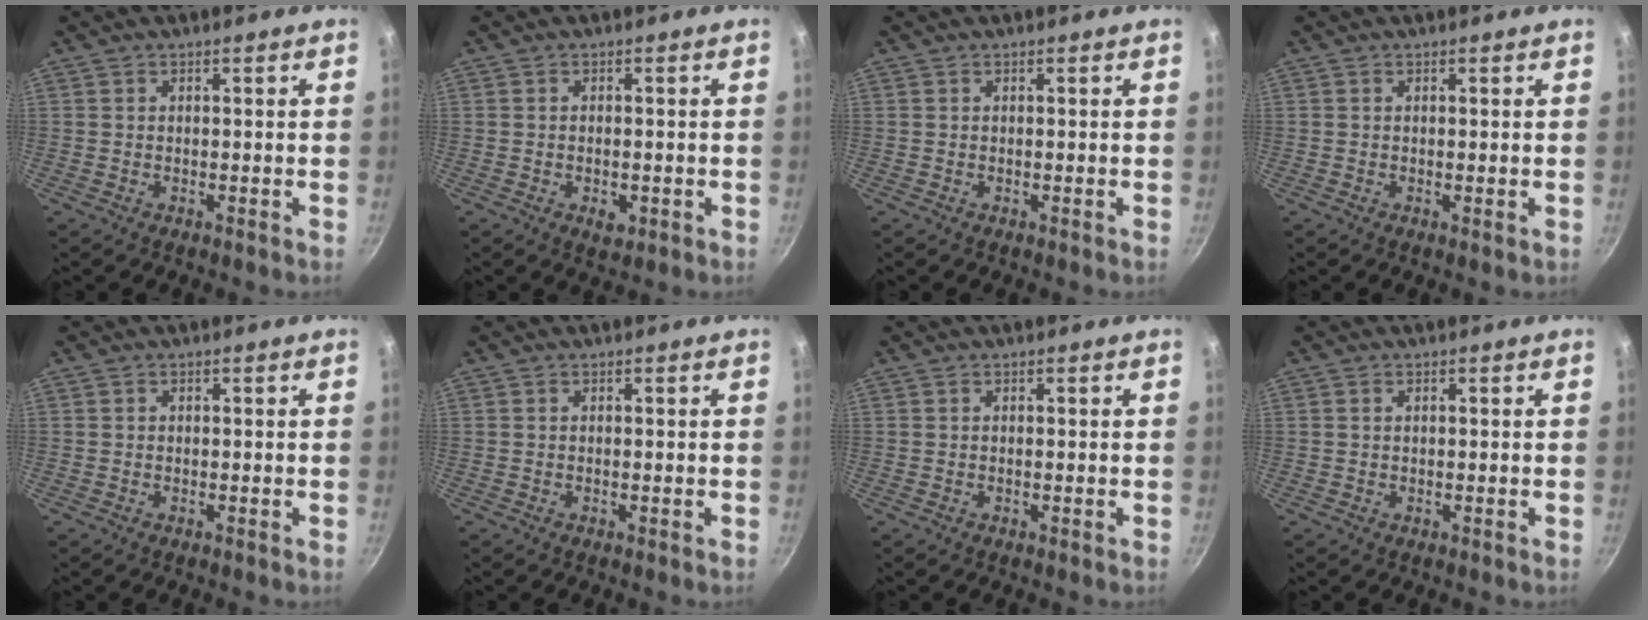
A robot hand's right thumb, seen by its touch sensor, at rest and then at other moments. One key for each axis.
{"total": 2.9, "fx": -0.9, "fy": 1.7, "fz": 2.2, "tx": -0.032, "ty": 0.000, "tz": -0.010}
{"total": 0.0}
{"total": 0.0}
{"total": 0.0}
{"total": 0.0}
{"total": 0.0}
{"total": 0.7, "fx": 0.2, "fy": 0.5, "fz": 0.4, "tx": -0.006, "ty": 0.003, "tz": 0.003}